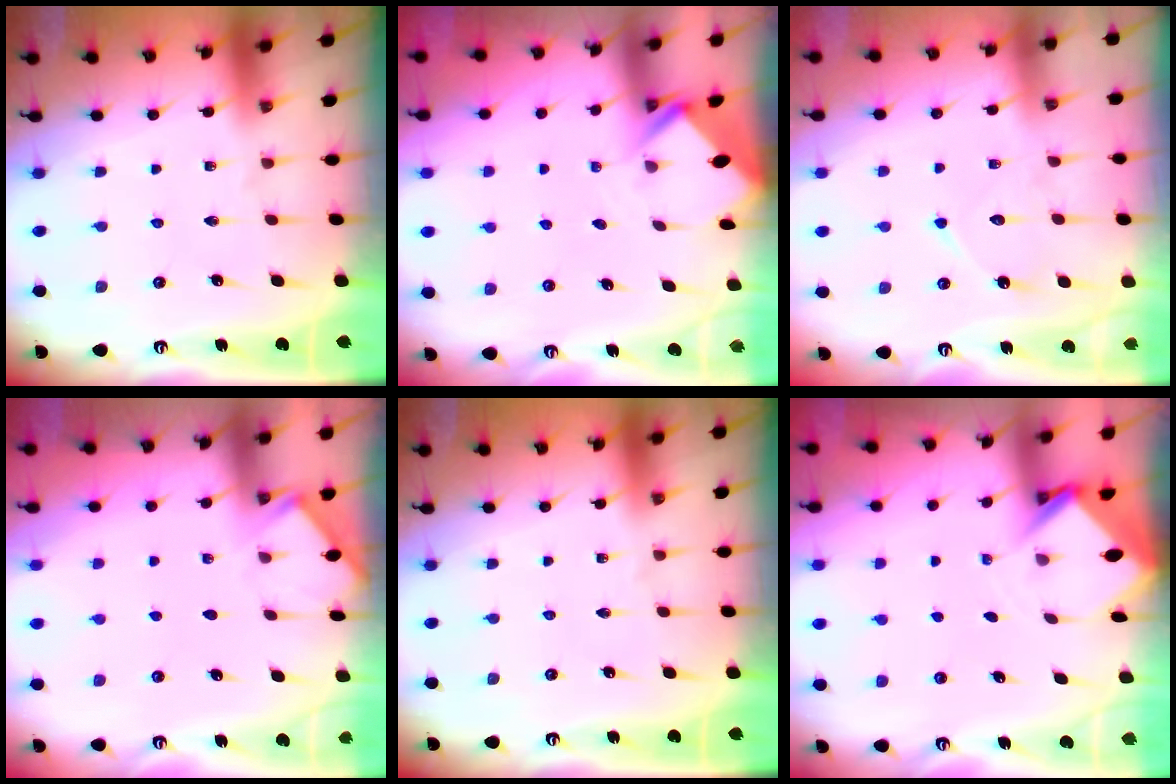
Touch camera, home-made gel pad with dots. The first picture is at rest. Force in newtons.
{"total": 2.6, "press": 2.6, "slide": 0.2}
{"total": 7.8, "press": 7.8, "slide": 0.7}
{"total": 4.3, "press": 4.3, "slide": 0.4}
{"total": 0.0}
{"total": 2.9, "press": 2.9, "slide": 0.2}